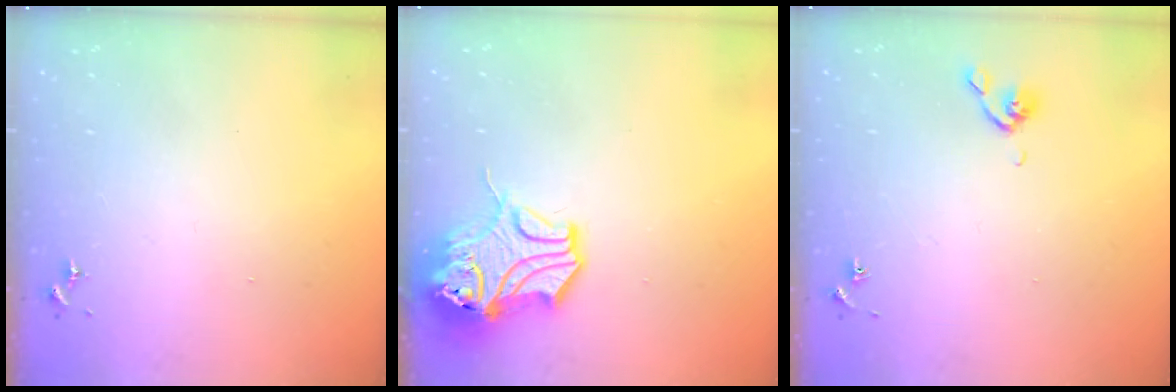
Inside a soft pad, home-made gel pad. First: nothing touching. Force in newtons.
{"total": 14.2, "press": 14.1, "slide": 1.9}
{"total": 4.8, "press": 4.6, "slide": 1.0}